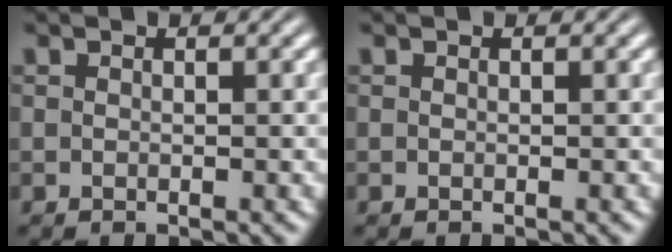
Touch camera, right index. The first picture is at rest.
{"total": 0.0}